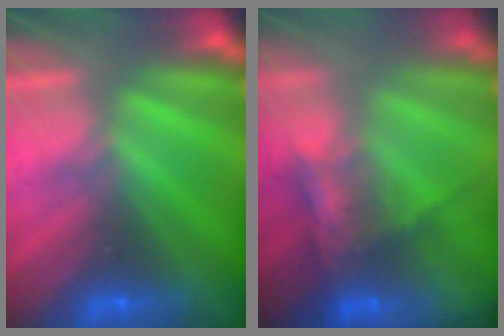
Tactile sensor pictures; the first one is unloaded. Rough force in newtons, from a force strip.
{"total": 7.6}